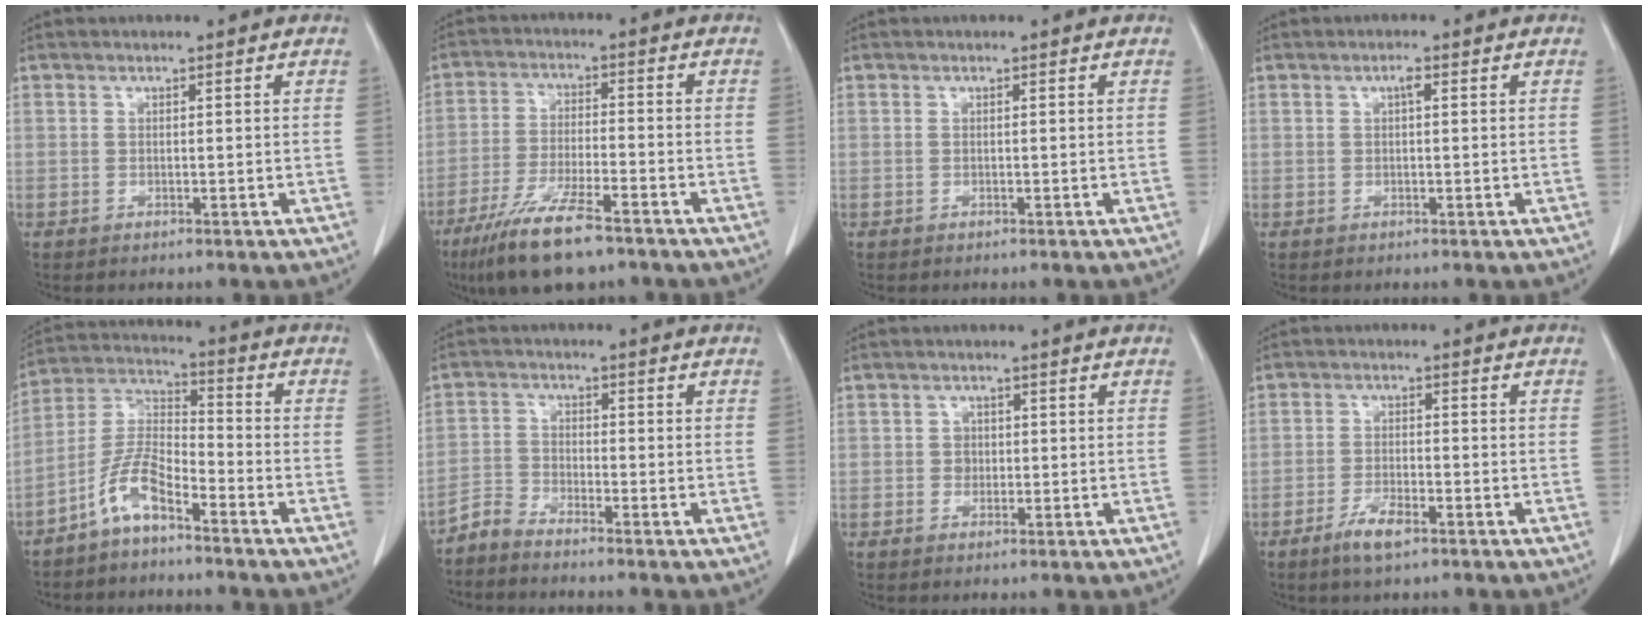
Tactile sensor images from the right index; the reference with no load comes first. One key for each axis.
{"total": 12.3, "fx": -8.5, "fy": 2.6, "fz": 8.5, "tx": -0.164, "ty": -0.023, "tz": -0.149}
{"total": 0.0}
{"total": 1.5, "fx": 0.4, "fy": 0.5, "fz": 1.4, "tx": -0.026, "ty": 0.005, "tz": 0.009}
{"total": 8.3, "fx": -5.5, "fy": 2.5, "fz": 5.8, "tx": -0.135, "ty": 0.012, "tz": -0.113}
{"total": 3.3, "fx": -3.2, "fy": 0.5, "fz": 0.5, "tx": -0.012, "ty": -0.007, "tz": -0.068}
{"total": 2.0, "fx": 0.0, "fy": 1.9, "fz": 0.8, "tx": -0.011, "ty": 0.007, "tz": 0.003}
{"total": 4.8, "fx": -3.0, "fy": 1.4, "fz": 3.5, "tx": -0.070, "ty": -0.002, "tz": -0.051}